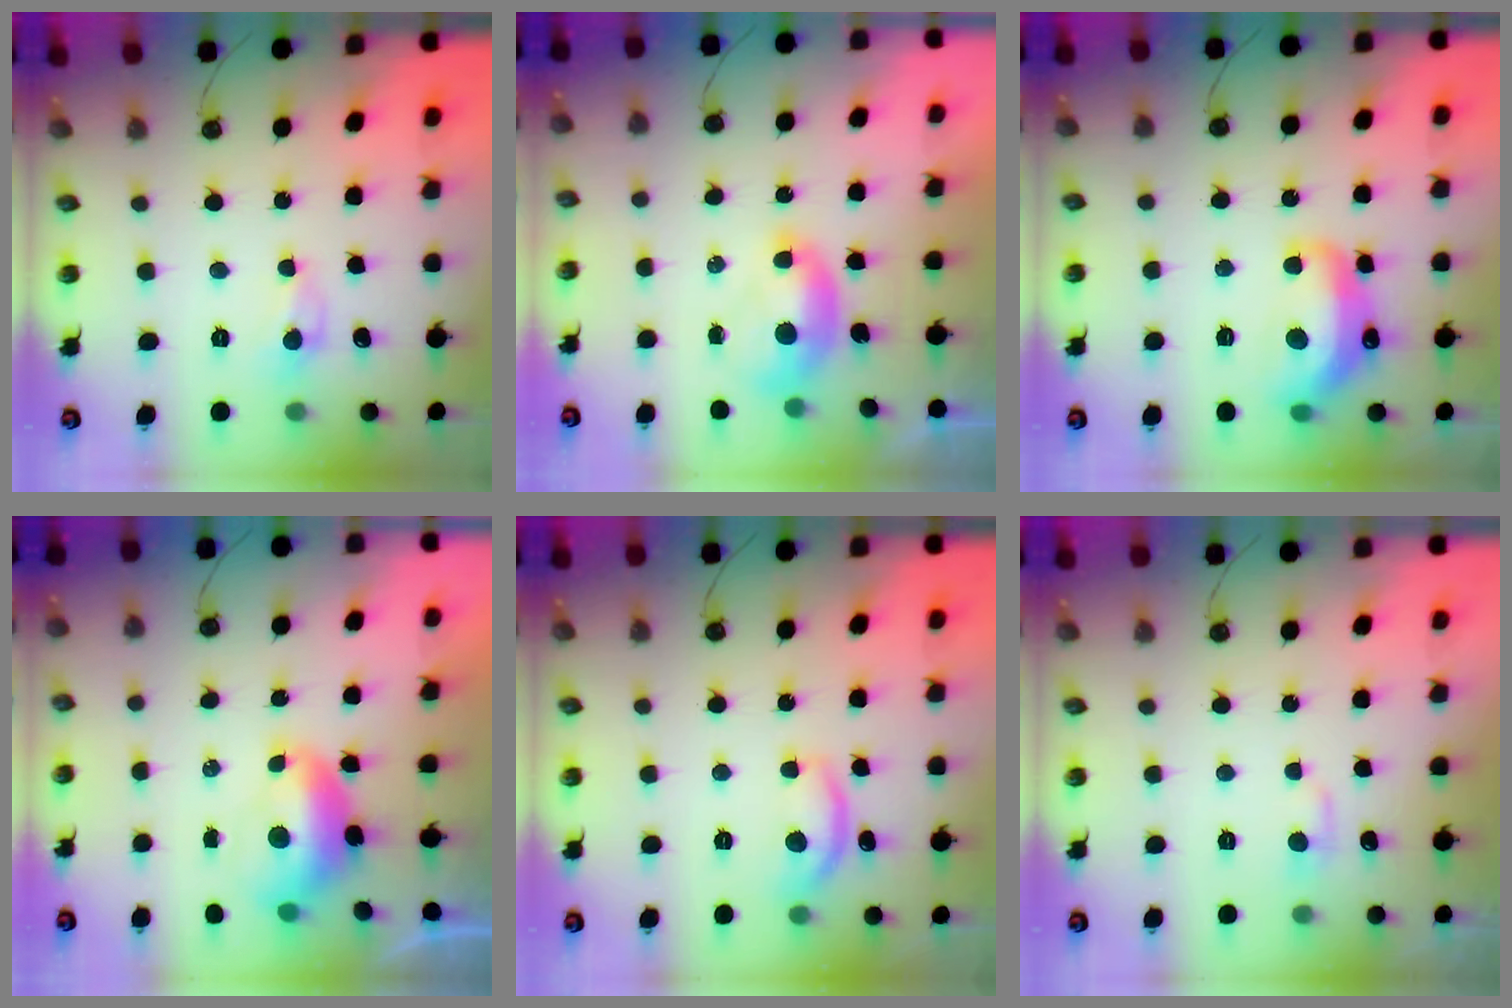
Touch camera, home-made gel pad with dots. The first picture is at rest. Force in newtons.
{"total": 1.5, "press": 1.3, "slide": 0.7}
{"total": 9.2, "press": 9.2, "slide": 0.8}
{"total": 1.8, "press": 1.7, "slide": 0.6}
{"total": 7.1, "press": 7.1, "slide": 0.7}
{"total": 1.0, "press": 0.4, "slide": 0.9}